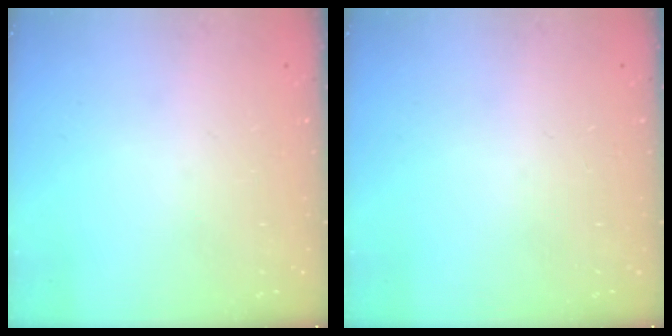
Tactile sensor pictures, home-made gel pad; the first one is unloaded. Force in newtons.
{"total": 0.0}